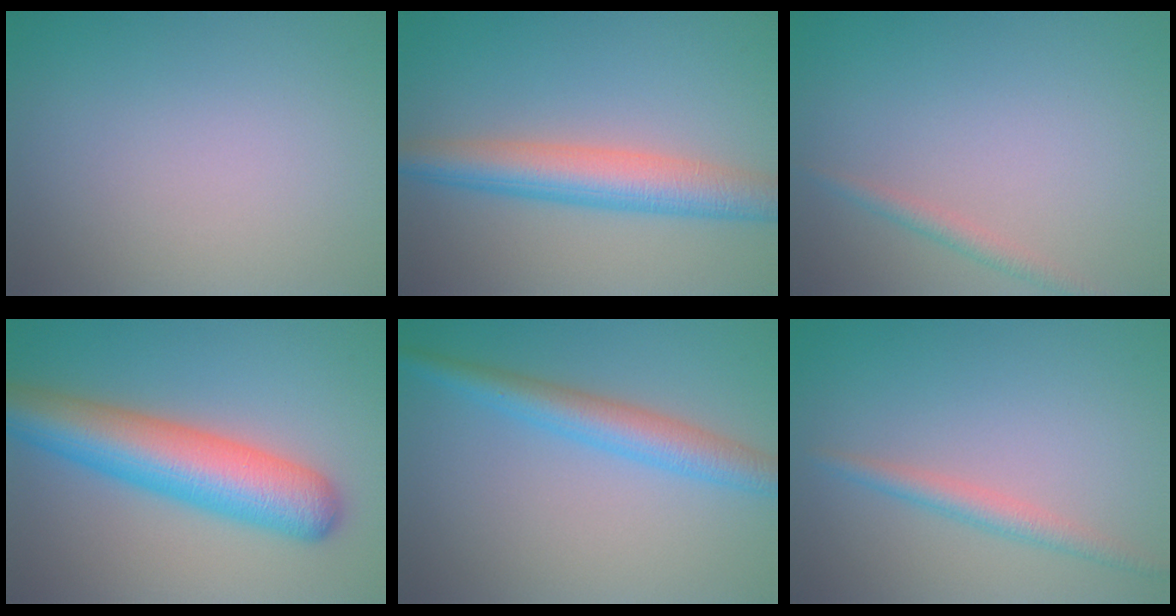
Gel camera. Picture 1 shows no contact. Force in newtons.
{"total": 5.8, "press": 5.8, "slide": 0.1}
{"total": 1.5, "press": 1.5, "slide": 0.0}
{"total": 8.9, "press": 8.9, "slide": 0.2}
{"total": 4.3, "press": 4.3, "slide": 0.1}
{"total": 2.2, "press": 2.1, "slide": 0.0}